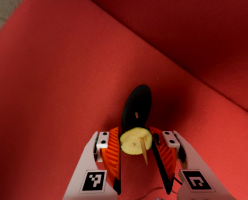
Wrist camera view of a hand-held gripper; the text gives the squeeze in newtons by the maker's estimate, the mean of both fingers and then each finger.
{"total": 9.0, "left": 8.9, "right": 9.0}